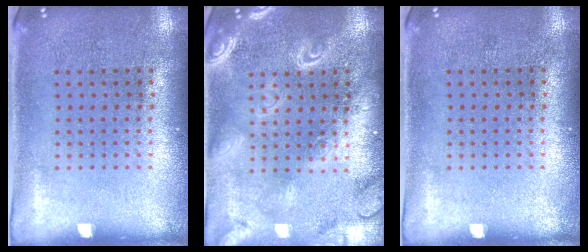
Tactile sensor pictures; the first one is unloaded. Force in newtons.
{"total": 3.7, "press": 3.7, "slide": 0.4}
{"total": 0.0}